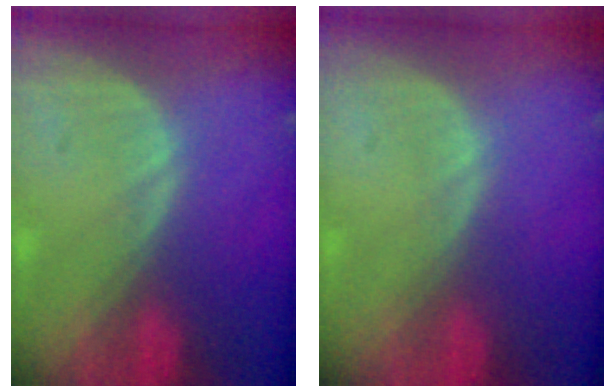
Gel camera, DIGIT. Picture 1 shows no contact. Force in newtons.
{"total": 0.0}